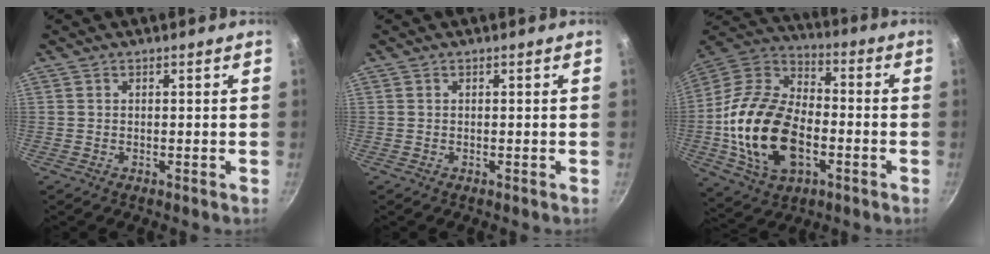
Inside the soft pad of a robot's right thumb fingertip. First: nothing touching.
{"total": 0.0}
{"total": 22.8, "force": [-4.8, 14.3, 17.1], "torque": [-0.307, 0.031, -0.090]}